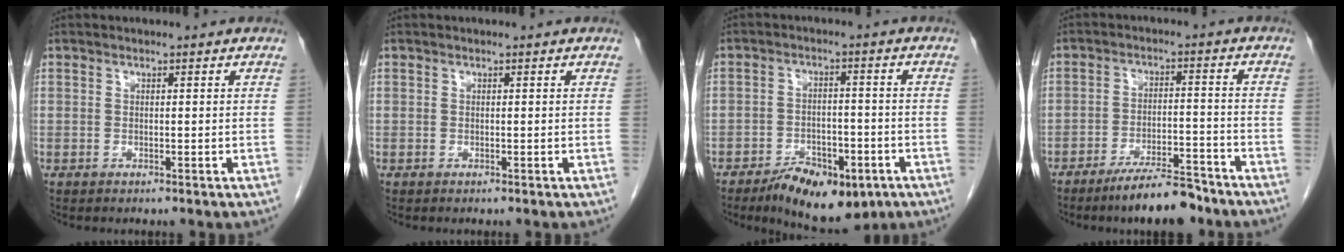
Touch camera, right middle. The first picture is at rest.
{"total": 0.0}
{"total": 10.7, "force": [-6.9, 4.7, 6.7], "torque": [-0.097, -0.004, -0.103]}
{"total": 8.6, "force": [-7.1, 1.4, 4.8], "torque": [-0.075, -0.010, -0.119]}